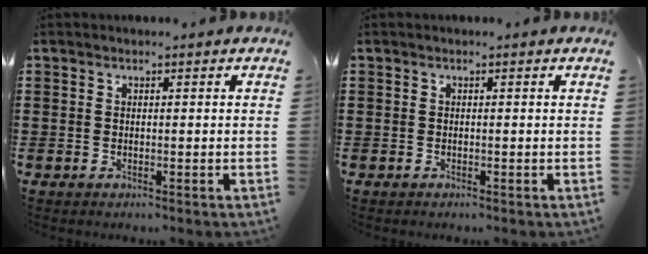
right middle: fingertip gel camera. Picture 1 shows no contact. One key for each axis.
{"total": 0.0}